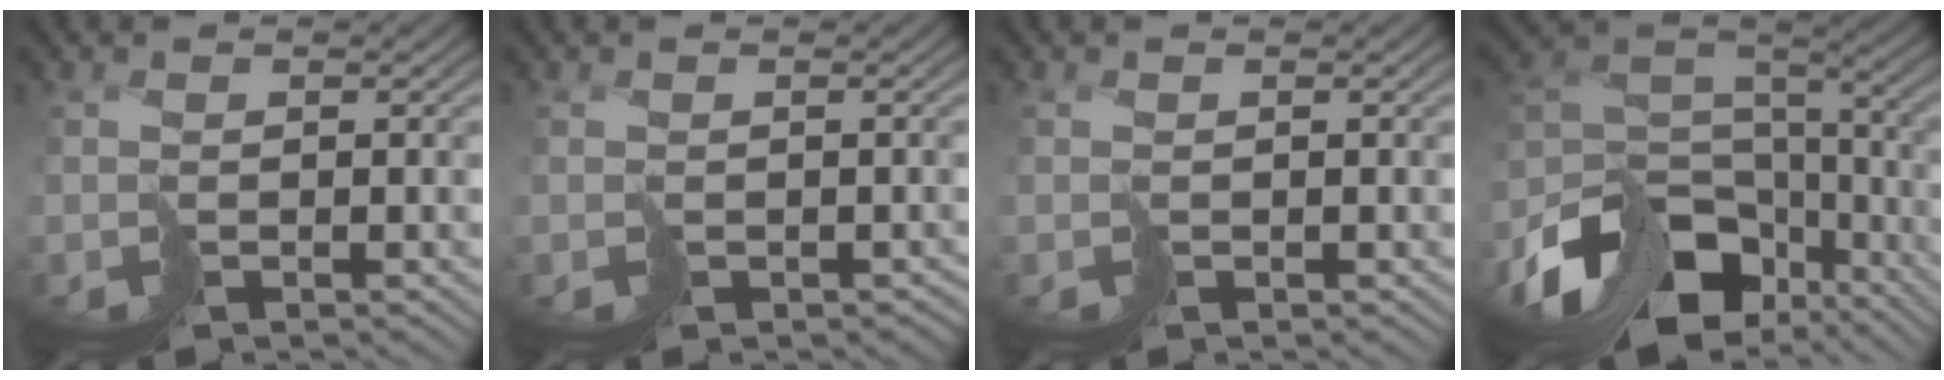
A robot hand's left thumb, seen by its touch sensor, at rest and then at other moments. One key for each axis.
{"total": 1.2, "fx": -0.5, "fy": 0.9, "fz": 0.5, "tx": 0.002, "ty": -0.005, "tz": -0.008}
{"total": 0.0}
{"total": 14.2, "fx": -8.9, "fy": 8.4, "fz": 7.3, "tx": -0.170, "ty": -0.027, "tz": -0.136}